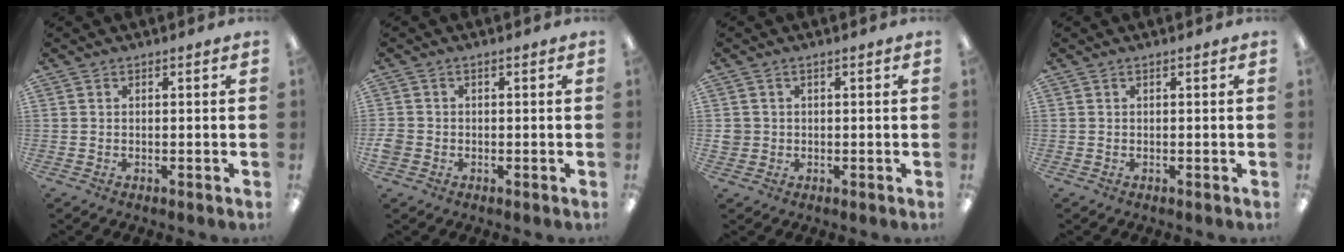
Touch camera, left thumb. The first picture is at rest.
{"total": 2.5, "force": [-0.8, 2.1, 1.3], "torque": [-0.020, 0.007, -0.013]}
{"total": 2.2, "force": [0.1, 2.1, 0.6], "torque": [-0.012, 0.004, 0.000]}
{"total": 0.0}